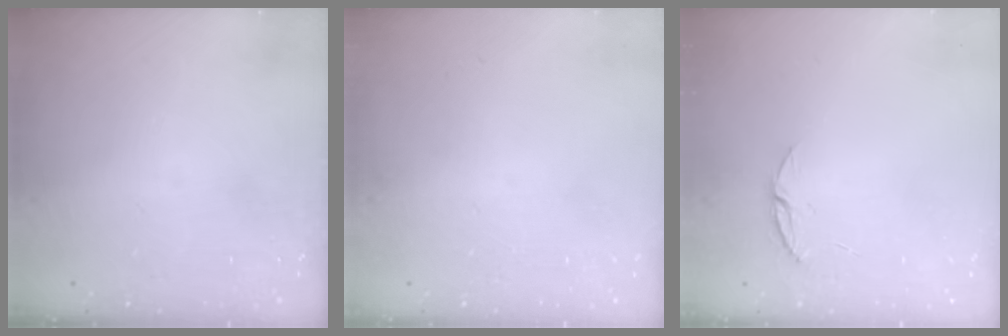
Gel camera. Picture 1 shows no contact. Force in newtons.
{"total": 0.0}
{"total": 4.6, "press": 4.5, "slide": 0.4}